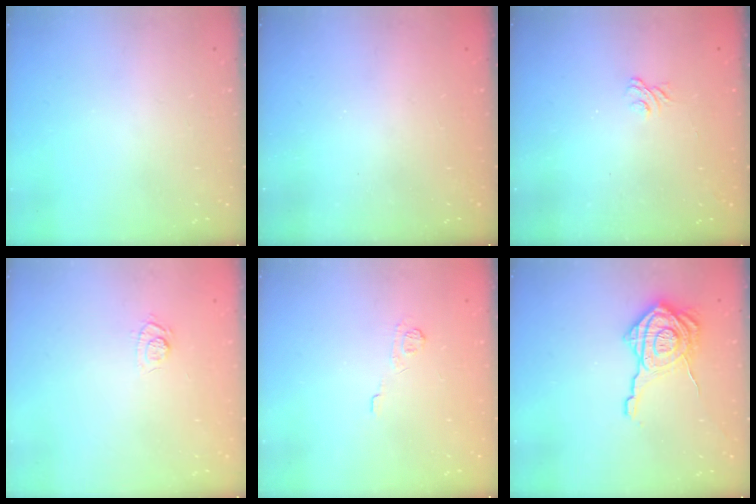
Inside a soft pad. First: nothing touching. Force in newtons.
{"total": 2.5, "press": 2.4, "slide": 0.8}
{"total": 1.8, "press": 1.4, "slide": 1.1}
{"total": 5.6, "press": 5.4, "slide": 1.5}
{"total": 5.2, "press": 4.9, "slide": 1.6}
{"total": 16.7, "press": 16.7, "slide": 0.9}